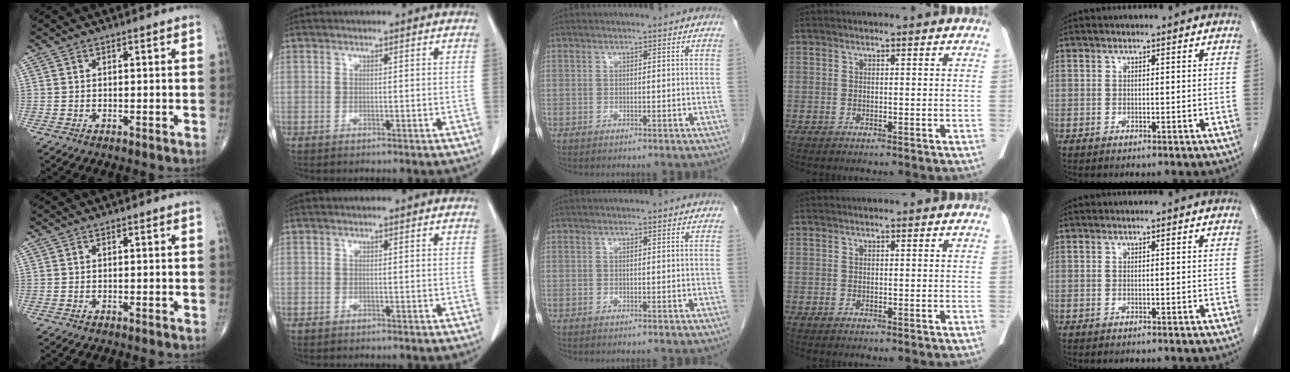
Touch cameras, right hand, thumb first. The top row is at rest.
{}